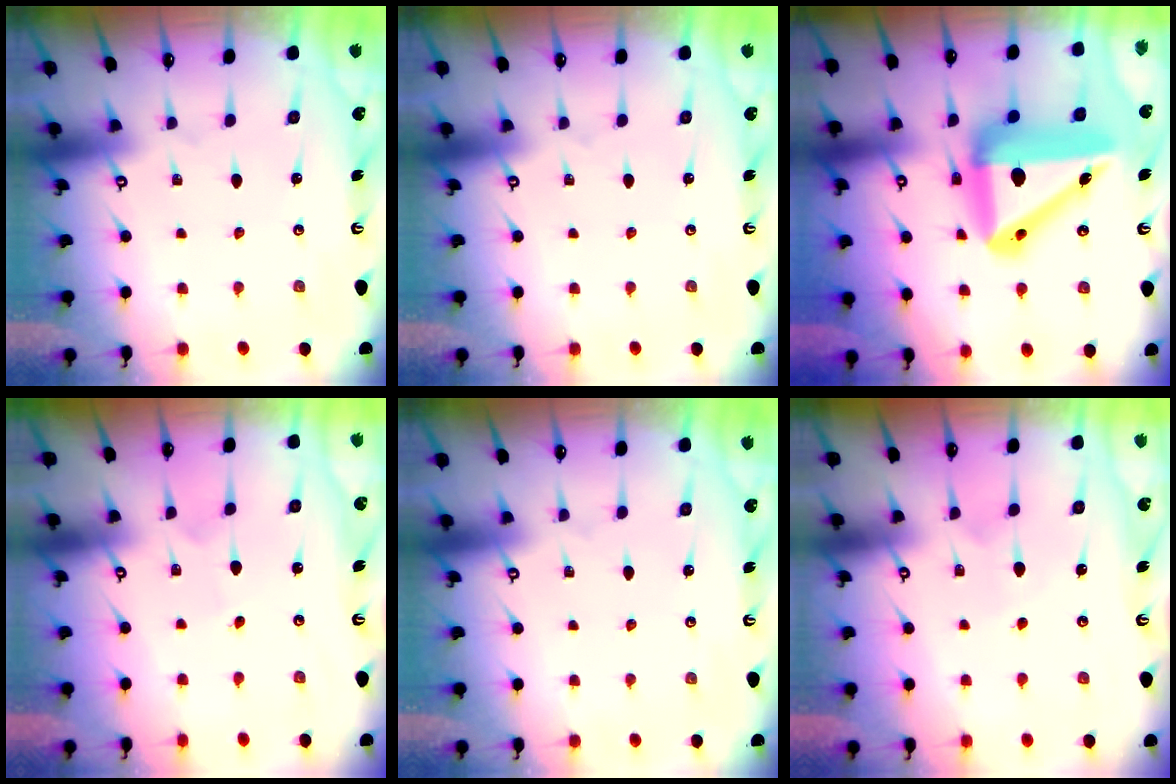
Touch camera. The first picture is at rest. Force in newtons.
{"total": 0.0}
{"total": 19.0, "press": 18.7, "slide": 3.8}
{"total": 1.2, "press": 1.2, "slide": 0.1}
{"total": 0.0}
{"total": 5.7, "press": 5.7, "slide": 0.5}